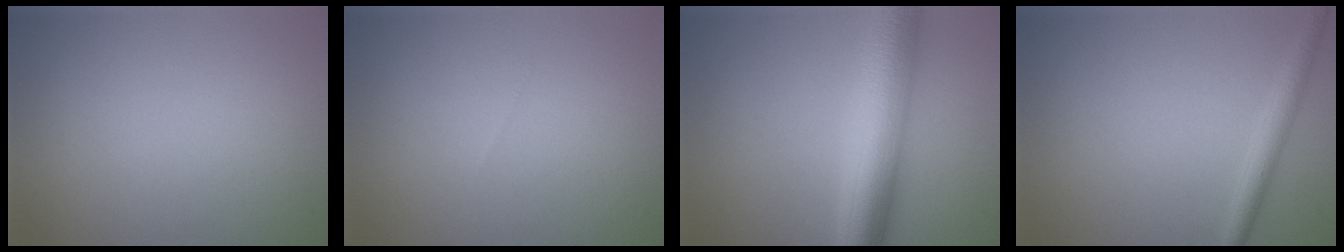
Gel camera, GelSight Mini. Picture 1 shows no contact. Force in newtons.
{"total": 0.0}
{"total": 7.7, "press": 7.7, "slide": 0.0}
{"total": 2.0, "press": 2.0, "slide": 0.0}